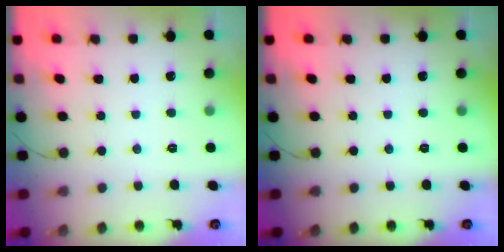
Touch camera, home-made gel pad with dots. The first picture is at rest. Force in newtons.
{"total": 0.0}